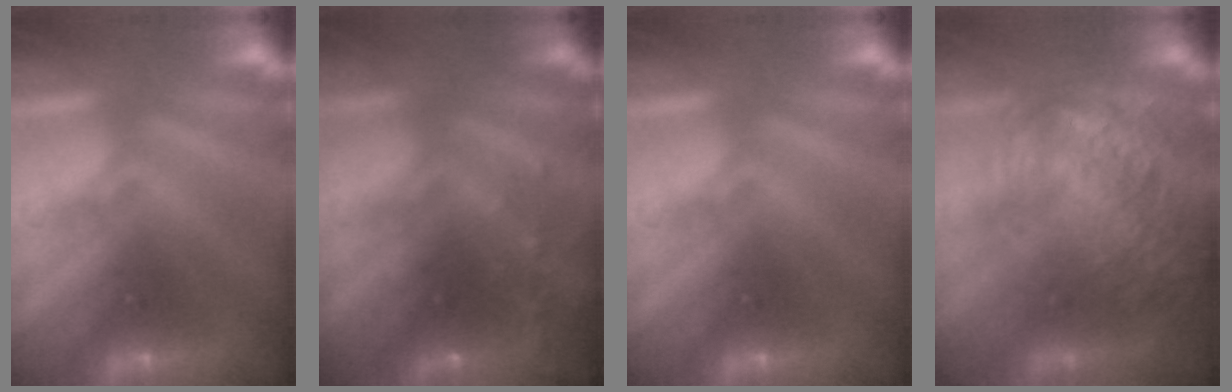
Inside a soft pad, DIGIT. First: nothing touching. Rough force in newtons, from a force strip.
{"total": 7.7}
{"total": 0.0}
{"total": 9.5}